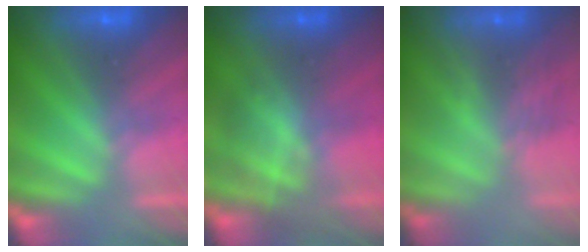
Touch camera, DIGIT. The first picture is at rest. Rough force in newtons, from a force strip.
{"total": 2.9}
{"total": 3.0}